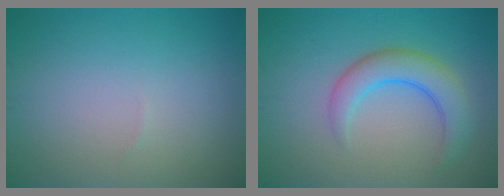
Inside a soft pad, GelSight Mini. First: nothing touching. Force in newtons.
{"total": 4.2, "press": 4.2, "slide": 0.3}